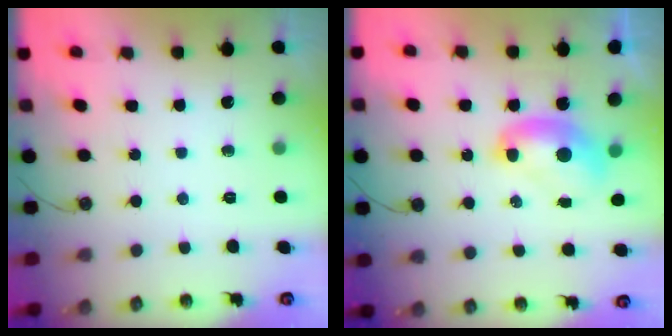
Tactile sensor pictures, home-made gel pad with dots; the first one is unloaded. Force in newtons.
{"total": 2.3, "press": 2.3, "slide": 0.2}